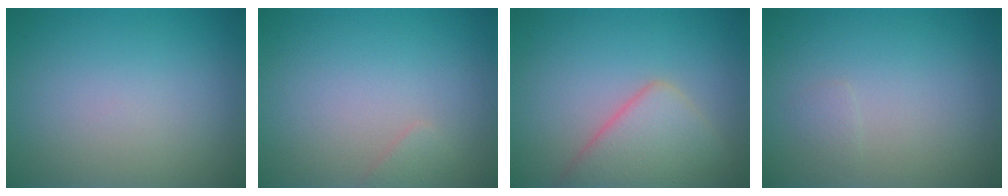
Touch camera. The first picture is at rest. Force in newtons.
{"total": 0.9, "press": 0.9, "slide": 0.1}
{"total": 4.9, "press": 4.9, "slide": 0.2}
{"total": 0.6, "press": 0.6, "slide": 0.1}